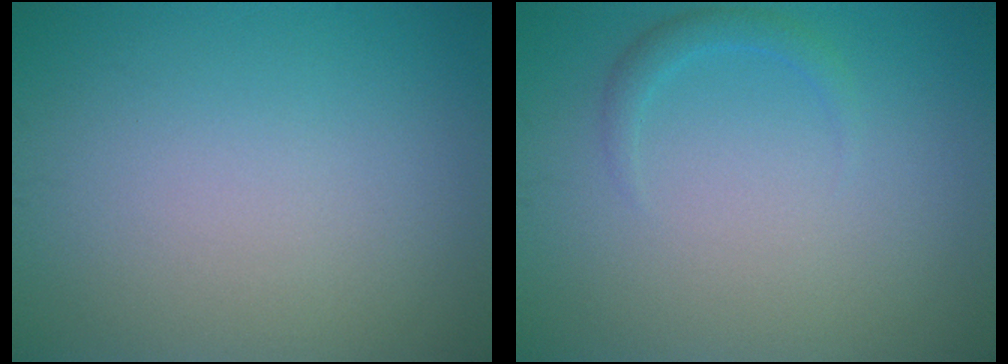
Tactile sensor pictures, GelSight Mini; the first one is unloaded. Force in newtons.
{"total": 1.3, "press": 1.3, "slide": 0.1}